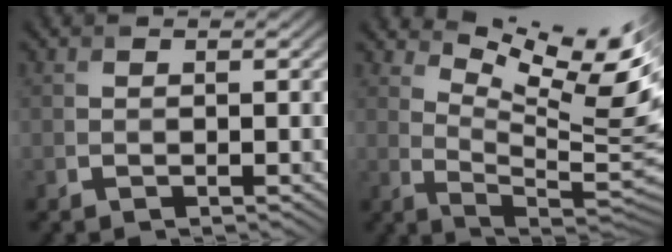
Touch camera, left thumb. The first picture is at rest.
{"total": 13.2, "force": [7.6, 3.5, 10.2], "torque": [-0.180, 0.005, 0.129]}